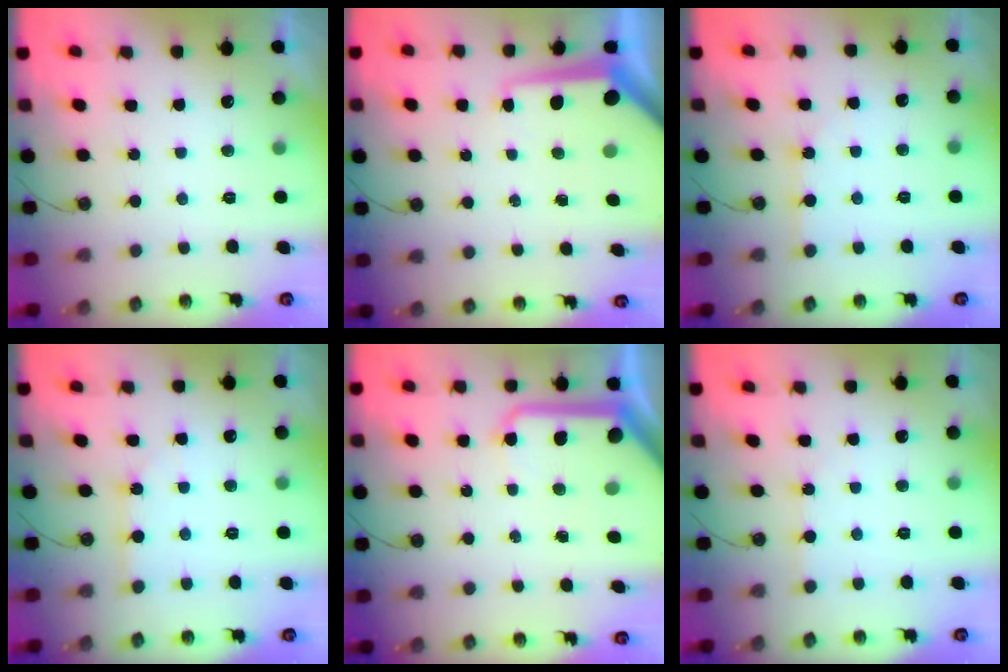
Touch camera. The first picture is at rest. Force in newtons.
{"total": 8.2, "press": 8.1, "slide": 0.9}
{"total": 2.8, "press": 2.8, "slide": 0.4}
{"total": 2.5, "press": 2.5, "slide": 0.3}
{"total": 14.8, "press": 14.7, "slide": 1.6}
{"total": 2.1, "press": 2.0, "slide": 0.3}